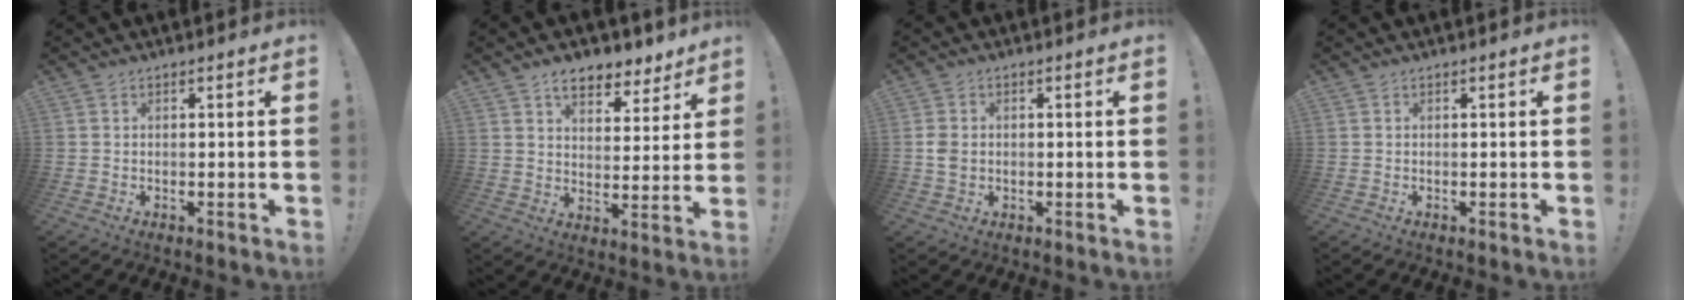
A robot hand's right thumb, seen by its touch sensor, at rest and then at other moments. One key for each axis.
{"total": 8.8, "fx": 6.7, "fy": 4.4, "fz": 3.8, "tx": -0.050, "ty": -0.041, "tz": 0.121}
{"total": 3.5, "fx": 0.1, "fy": 2.9, "fz": 2.1, "tx": -0.039, "ty": 0.004, "tz": 0.002}
{"total": 0.0}